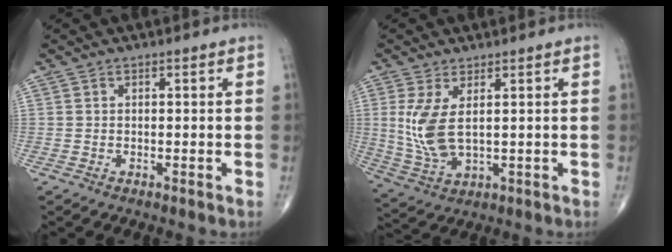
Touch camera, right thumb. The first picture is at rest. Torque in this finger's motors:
{"motor_torque": [-0.17, 0.51, 0.05, 0.15, 0.04]}